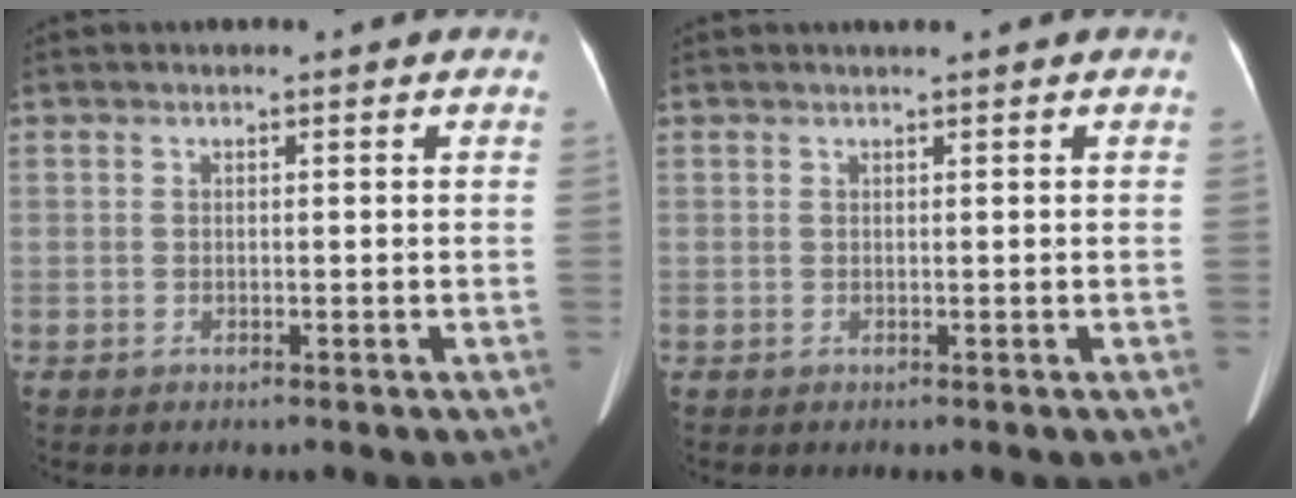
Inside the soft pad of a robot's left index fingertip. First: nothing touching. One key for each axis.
{"total": 0.6, "fx": 0.5, "fy": -0.1, "fz": 0.4, "tx": -0.008, "ty": 0.004, "tz": 0.010}